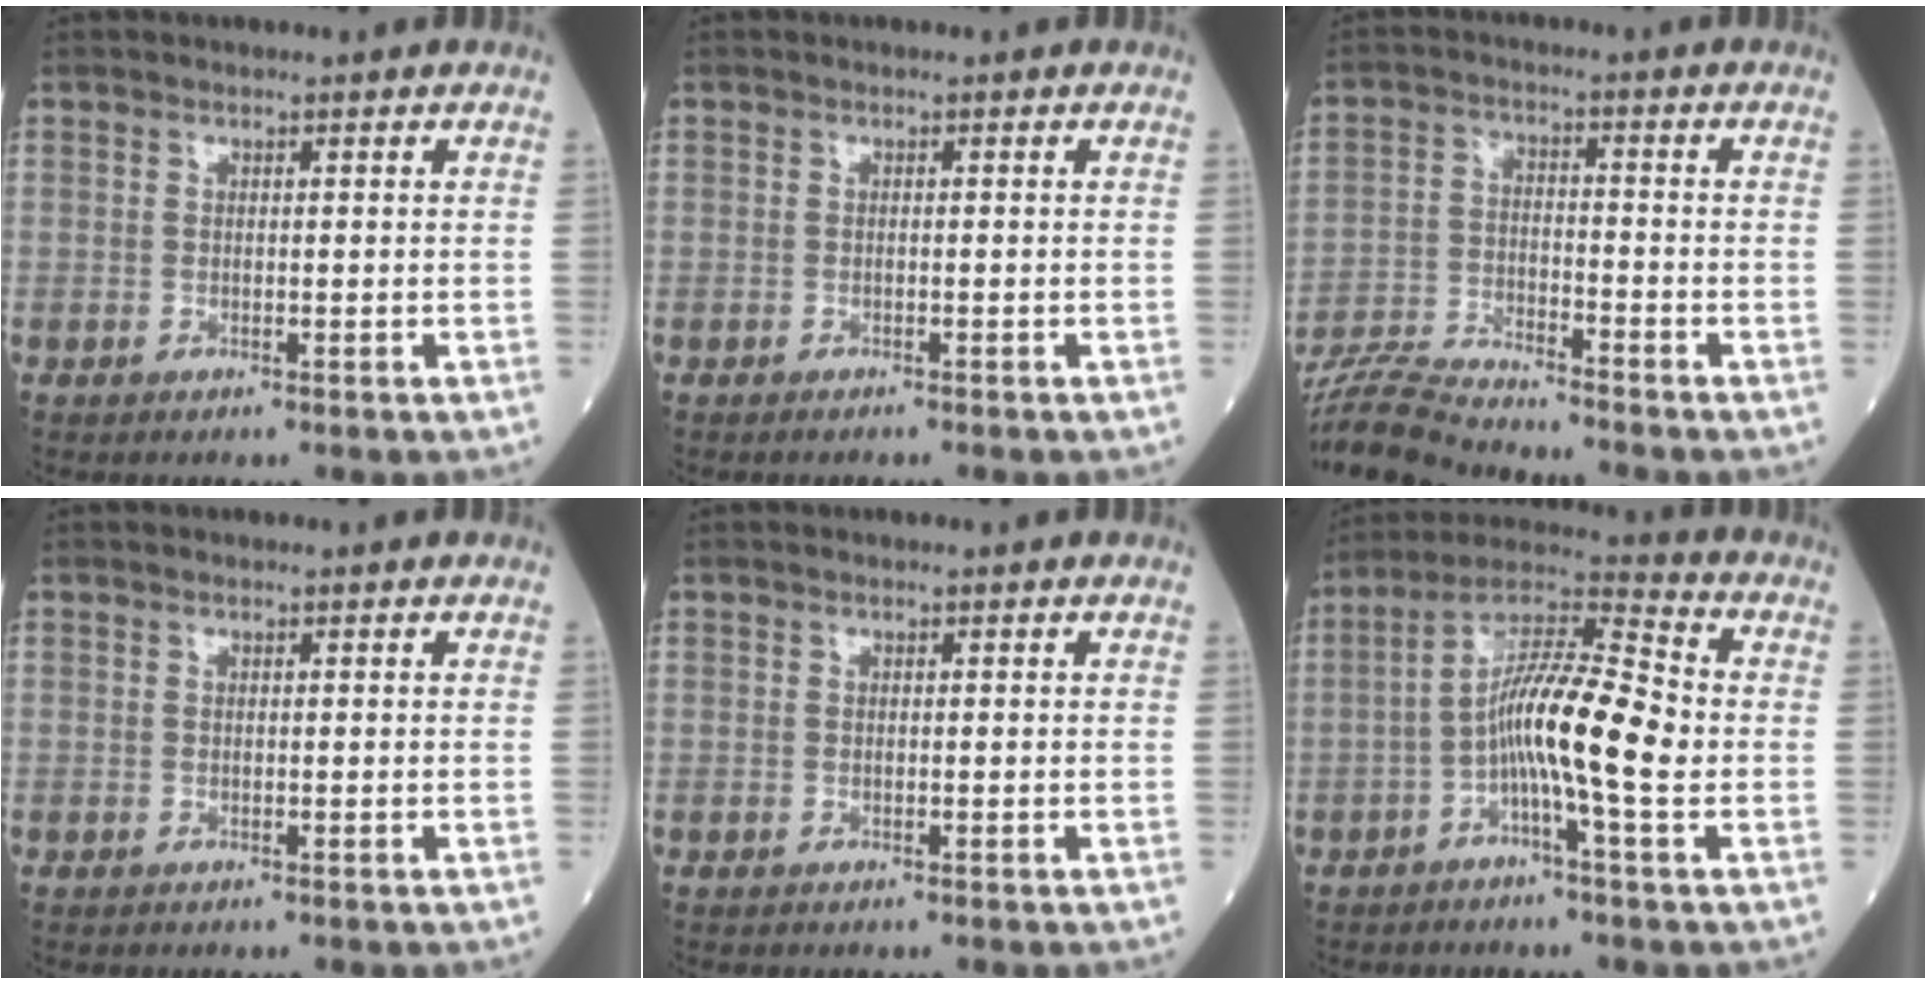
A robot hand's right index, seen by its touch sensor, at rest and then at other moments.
{"total": 1.6, "force": [-1.4, 0.1, 0.7], "torque": [-0.012, -0.002, -0.018]}
{"total": 10.5, "force": [-10.2, -0.3, 2.7], "torque": [-0.050, -0.013, -0.186]}
{"total": 0.0}
{"total": 0.0}
{"total": 11.9, "force": [-2.3, 0.9, 11.6], "torque": [-0.212, 0.020, -0.051]}